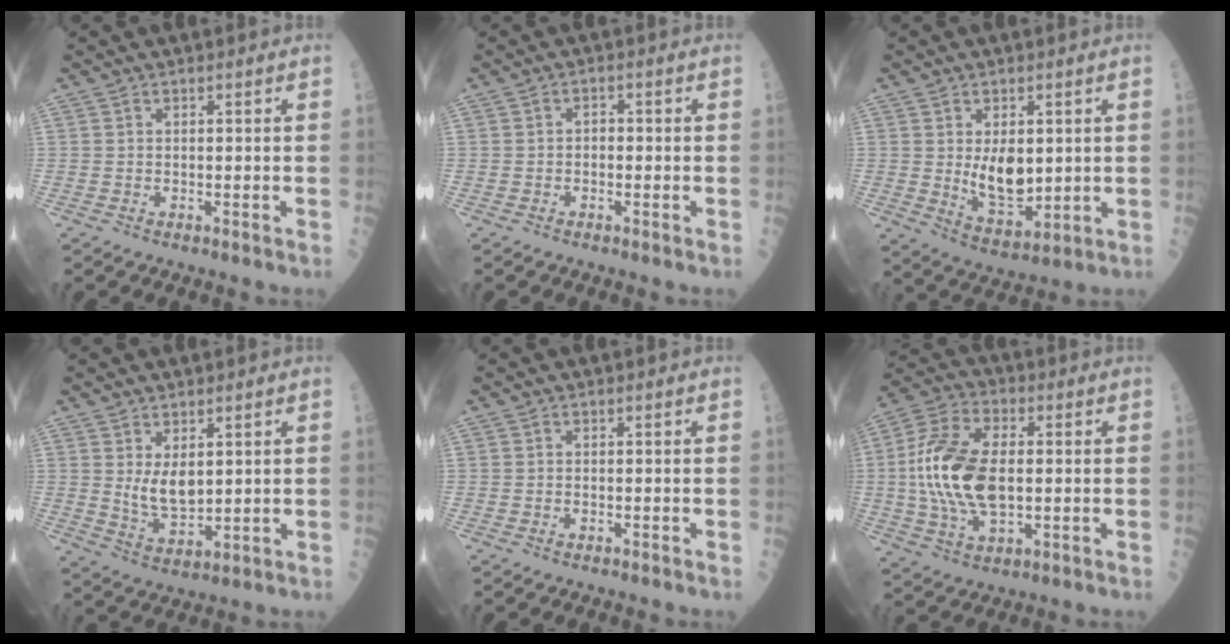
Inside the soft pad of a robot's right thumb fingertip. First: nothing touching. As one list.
[{"total": 1.4, "force": [-0.4, 1.0, 0.8], "torque": [-0.001, 0.005, -0.012]}, {"total": 9.0, "force": [1.0, 5.2, 7.3], "torque": [-0.096, -0.022, 0.034]}, {"total": 6.1, "force": [1.7, 3.2, 4.9], "torque": [-0.075, -0.024, 0.043]}, {"total": 0.0}, {"total": 17.3, "force": [0.1, 9.2, 14.7], "torque": [-0.299, 0.007, 0.000]}]